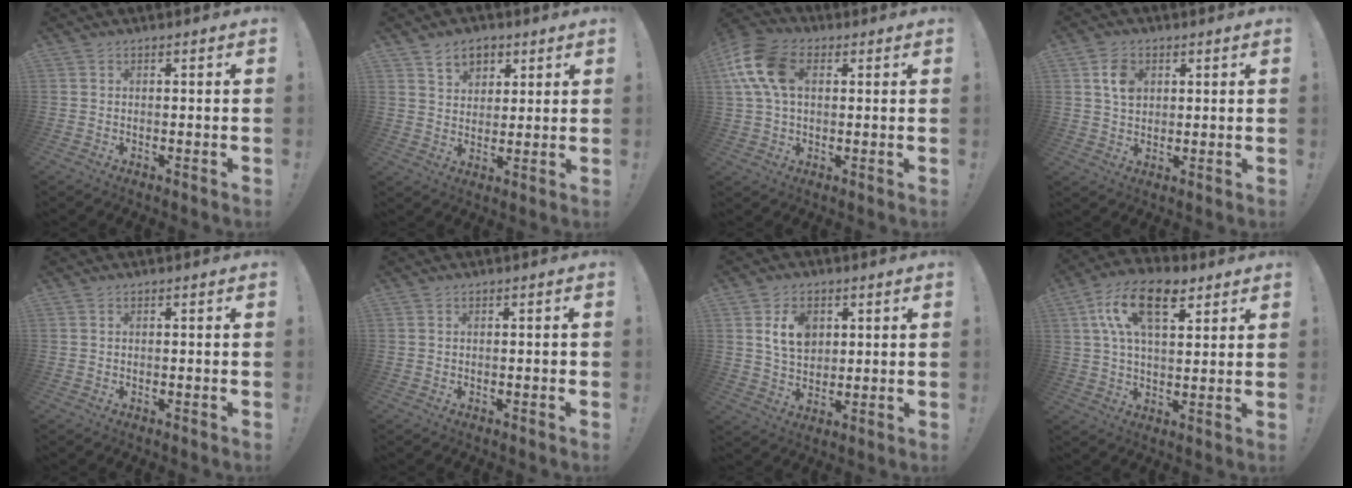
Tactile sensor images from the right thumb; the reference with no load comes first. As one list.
[{"total": 7.3, "force": [4.4, 5.3, 2.6], "torque": [-0.038, -0.022, 0.084]}, {"total": 15.1, "force": [3.7, 10.0, 10.7], "torque": [-0.208, 0.004, 0.071]}, {"total": 6.6, "force": [2.2, 5.1, 3.5], "torque": [-0.046, 0.001, 0.040]}, {"total": 0.0}, {"total": 0.0}, {"total": 9.5, "force": [3.2, 7.0, 5.5], "torque": [-0.084, 0.000, 0.063]}, {"total": 15.6, "force": [7.0, 8.0, 11.5], "torque": [-0.198, -0.014, 0.123]}]